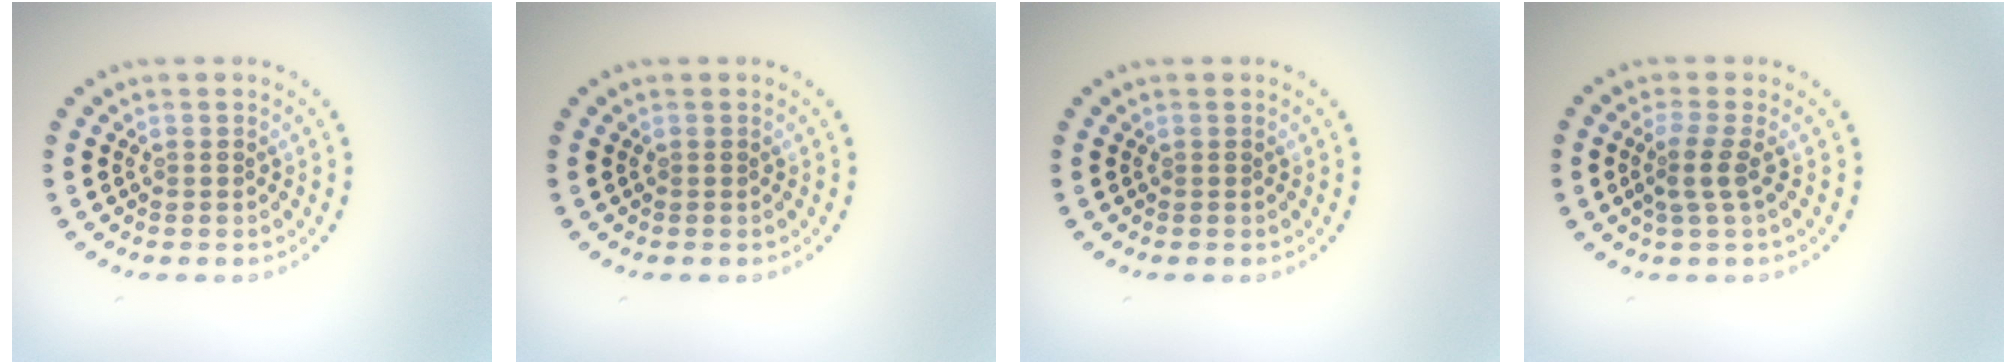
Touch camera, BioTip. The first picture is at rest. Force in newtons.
{"total": 0.0}
{"total": 0.0}
{"total": 2.1, "press": 1.5, "slide": 1.4}